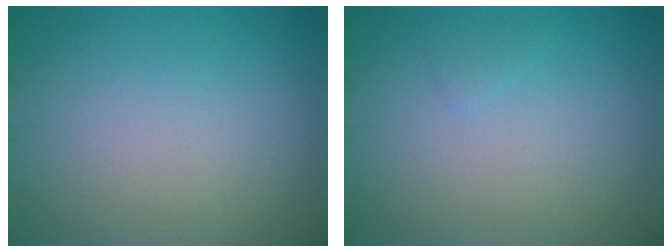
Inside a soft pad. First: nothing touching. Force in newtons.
{"total": 0.5, "press": 0.5, "slide": 0.0}